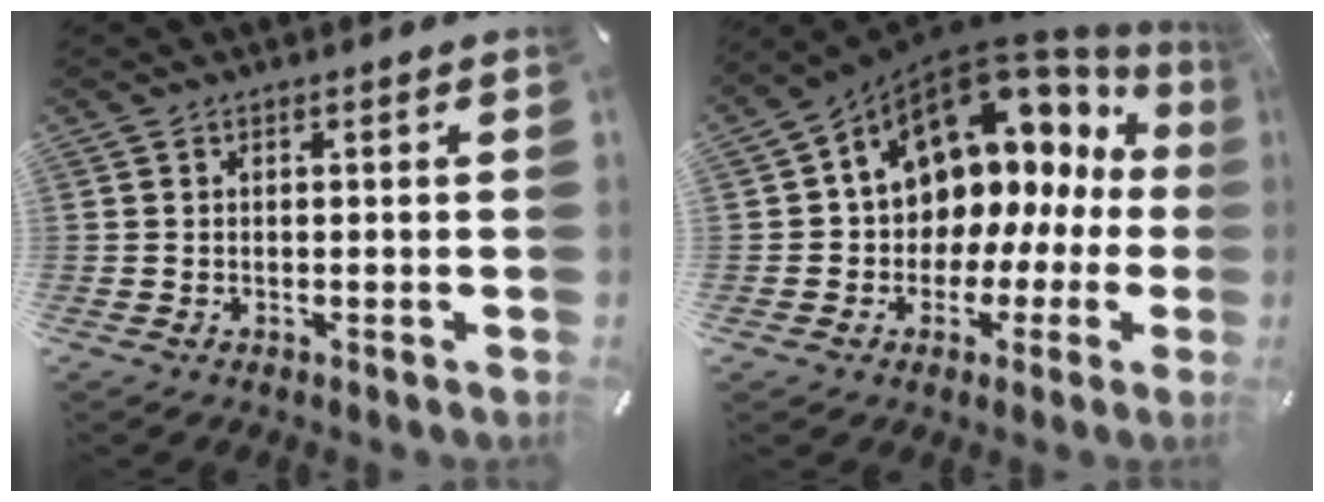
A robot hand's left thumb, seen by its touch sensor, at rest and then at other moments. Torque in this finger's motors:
{"motor_torque": [1.58, 3.43, 1.70, -1.07, 0.52]}